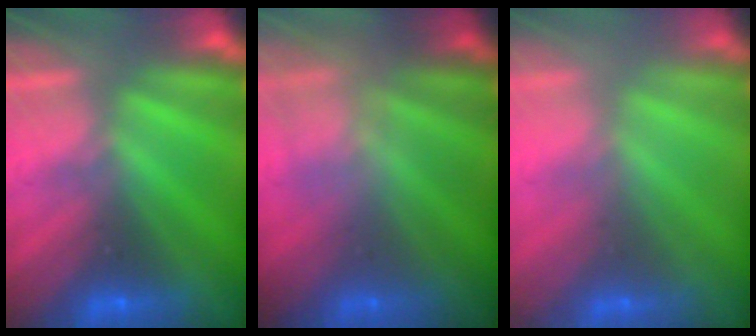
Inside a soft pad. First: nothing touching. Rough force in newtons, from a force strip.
{"total": 2.3}
{"total": 2.2}